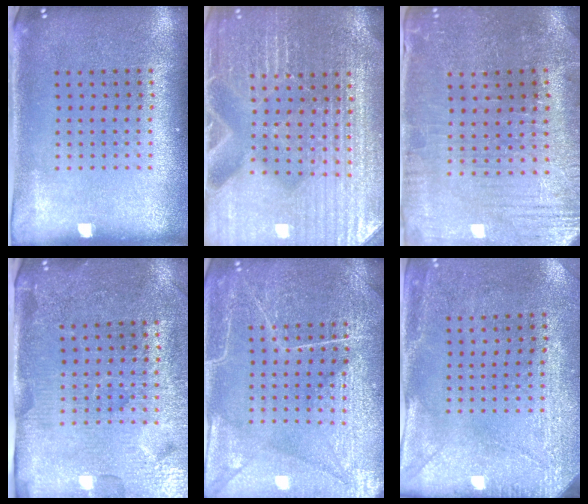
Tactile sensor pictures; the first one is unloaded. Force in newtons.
{"total": 4.8, "press": 4.6, "slide": 1.5}
{"total": 0.9, "press": 0.8, "slide": 0.4}
{"total": 4.4, "press": 4.1, "slide": 1.7}
{"total": 5.9, "press": 5.9, "slide": 0.7}
{"total": 2.9, "press": 2.3, "slide": 1.8}